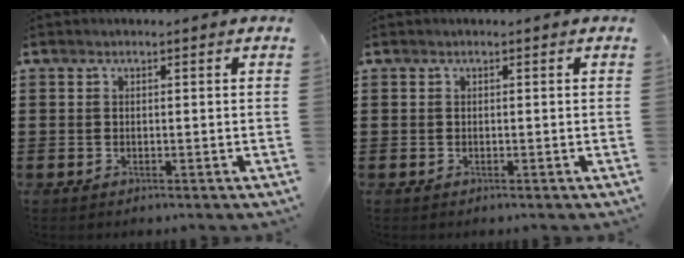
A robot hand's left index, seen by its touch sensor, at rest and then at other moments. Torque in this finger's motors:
{"motor_torque": [0.00, 0.00, 0.00, -0.01]}